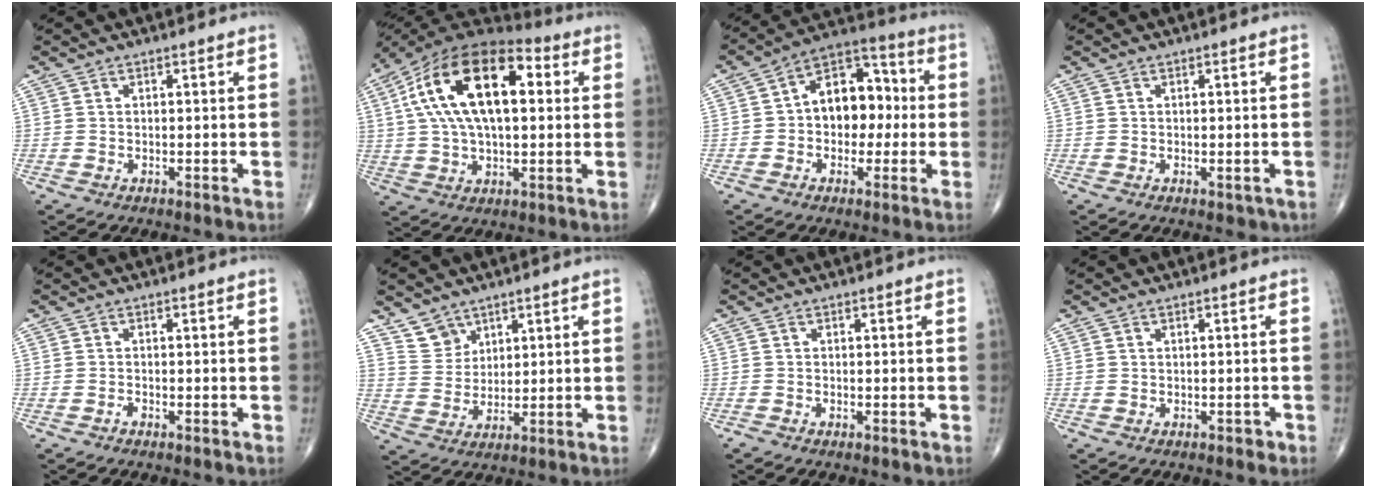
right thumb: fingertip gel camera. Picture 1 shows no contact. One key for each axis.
{"total": 22.9, "fx": 4.9, "fy": 11.5, "fz": 19.2, "tx": -0.341, "ty": 0.021, "tz": 0.072}
{"total": 13.2, "fx": 0.2, "fy": 9.1, "fz": 9.6, "tx": -0.104, "ty": 0.039, "tz": -0.009}
{"total": 1.5, "fx": -0.4, "fy": 0.9, "fz": 1.1, "tx": -0.012, "ty": -0.001, "tz": 0.000}
{"total": 0.6, "fx": -0.5, "fy": 0.2, "fz": 0.3, "tx": -0.007, "ty": 0.003, "tz": -0.011}
{"total": 5.0, "fx": 3.8, "fy": 3.2, "fz": 0.5, "tx": 0.017, "ty": -0.033, "tz": 0.078}
{"total": 0.6, "fx": -0.5, "fy": 0.2, "fz": 0.4, "tx": -0.012, "ty": 0.000, "tz": -0.010}
{"total": 0.8, "fx": -0.4, "fy": 0.6, "fz": 0.5, "tx": -0.003, "ty": 0.001, "tz": -0.005}